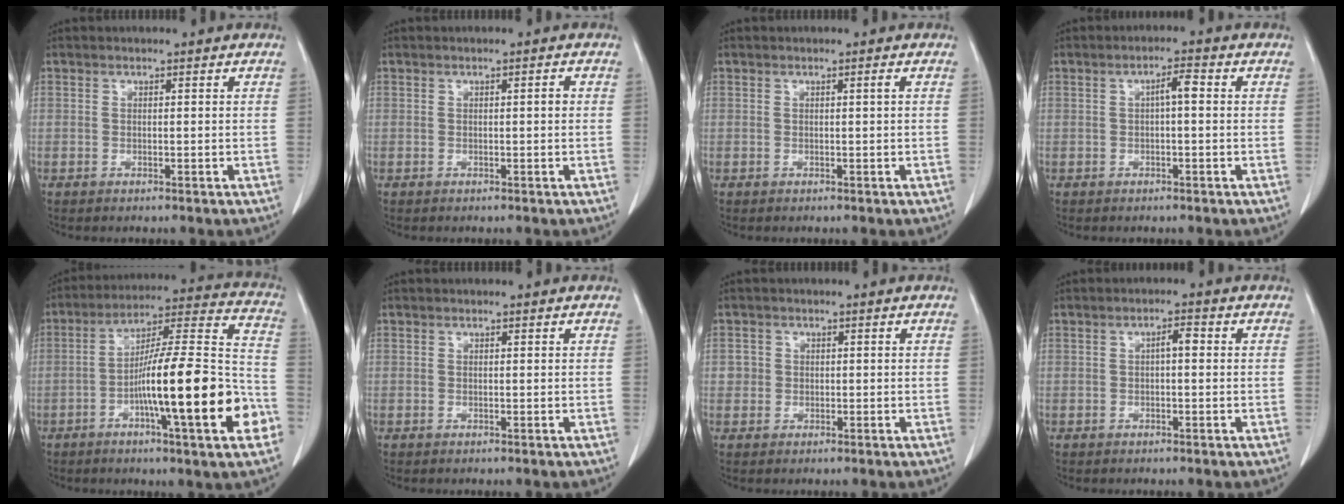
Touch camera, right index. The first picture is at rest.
{"total": 0.8, "force": [0.1, 0.1, 0.8], "torque": [-0.011, 0.002, 0.001]}
{"total": 0.5, "force": [0.1, -0.1, 0.5], "torque": [-0.007, 0.000, 0.004]}
{"total": 2.6, "force": [0.3, 0.4, 2.6], "torque": [-0.041, 0.007, 0.003]}
{"total": 21.7, "force": [-6.9, 1.5, 20.5], "torque": [-0.284, 0.006, -0.107]}
{"total": 0.0}
{"total": 1.8, "force": [0.2, 1.8, 0.2], "torque": [0.005, 0.005, 0.000]}
{"total": 2.1, "force": [0.2, 0.6, 2.0], "torque": [-0.031, 0.007, 0.003]}